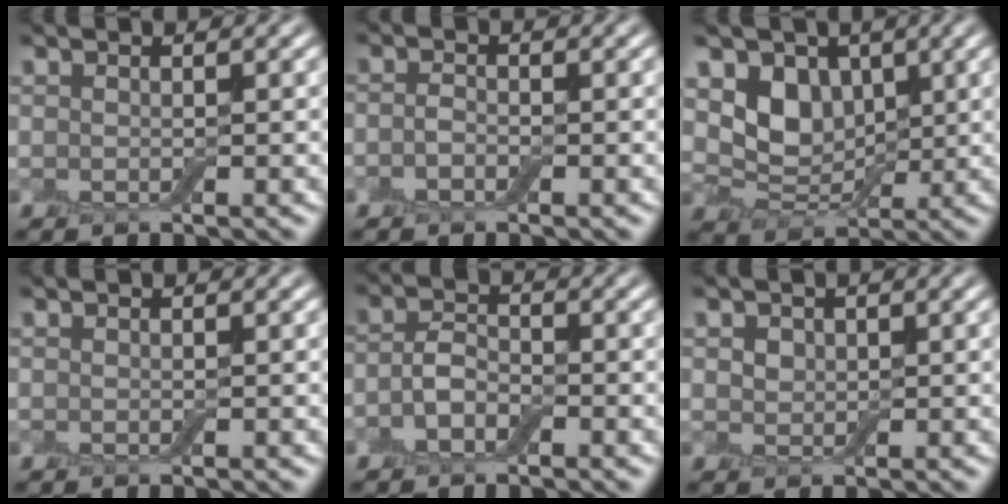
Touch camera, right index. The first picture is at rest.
{"total": 1.1, "force": [-0.8, 0.5, 0.4], "torque": [-0.009, 0.000, -0.017]}
{"total": 4.5, "force": [1.0, 3.6, 2.6], "torque": [-0.051, -0.013, 0.012]}
{"total": 0.0}
{"total": 2.4, "force": [-1.3, 1.4, 1.4], "torque": [-0.028, 0.003, -0.031]}
{"total": 1.4, "force": [0.5, 1.2, 0.5], "torque": [-0.008, 0.002, 0.008]}